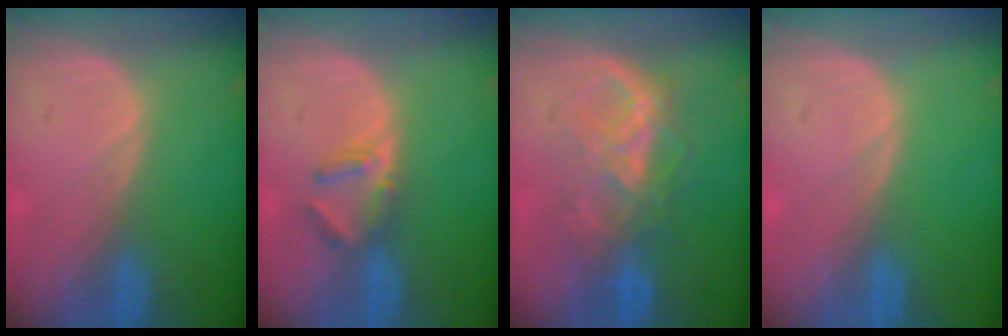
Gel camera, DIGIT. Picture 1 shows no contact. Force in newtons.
{"total": 3.5, "press": 3.4, "slide": 1.1}
{"total": 6.7, "press": 6.7, "slide": 0.4}
{"total": 0.0}